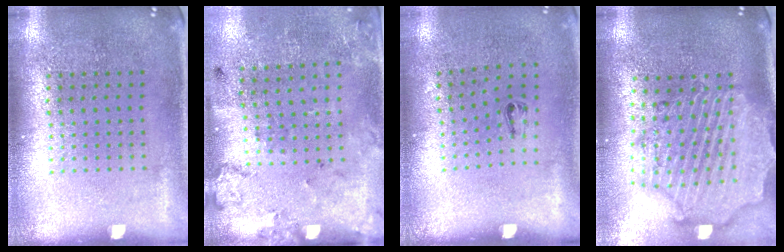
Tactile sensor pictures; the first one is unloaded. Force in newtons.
{"total": 2.2, "press": 1.4, "slide": 1.7}
{"total": 0.5, "press": 0.3, "slide": 0.5}
{"total": 3.2, "press": 2.8, "slide": 1.6}